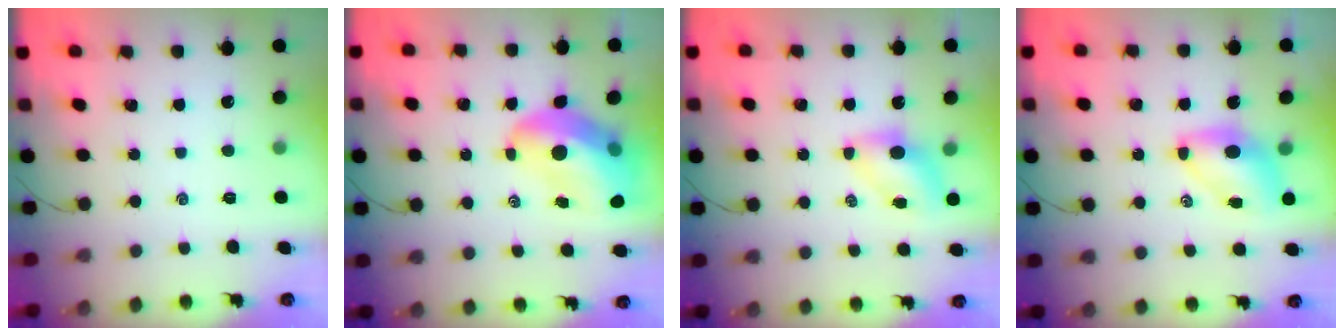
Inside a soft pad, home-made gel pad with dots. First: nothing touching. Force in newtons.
{"total": 14.9, "press": 14.4, "slide": 3.9}
{"total": 5.3, "press": 5.3, "slide": 0.5}
{"total": 6.5, "press": 6.4, "slide": 1.2}